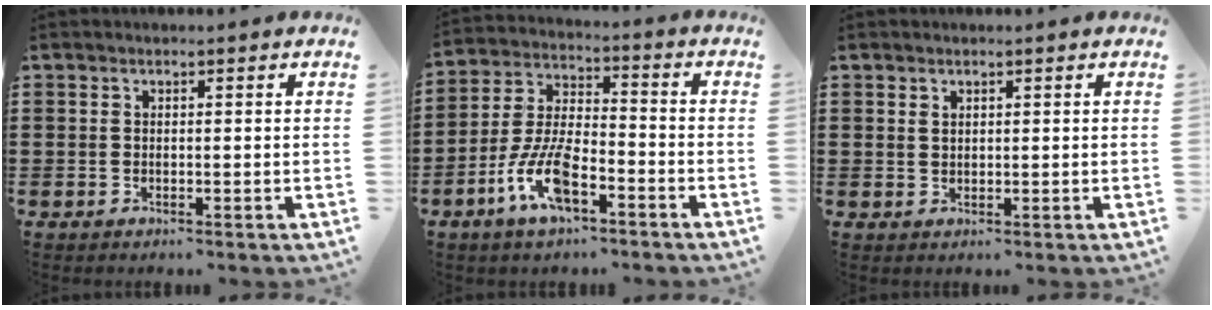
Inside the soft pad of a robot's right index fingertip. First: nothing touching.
{"total": 9.3, "force": [-4.5, 3.8, 7.1], "torque": [-0.163, -0.003, -0.083]}
{"total": 1.0, "force": [0.8, 0.6, 0.3], "torque": [-0.007, 0.003, 0.015]}